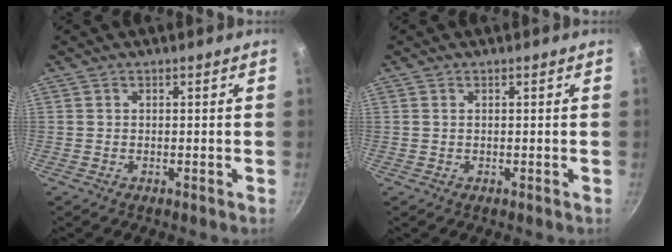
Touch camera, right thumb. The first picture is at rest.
{"total": 0.0}